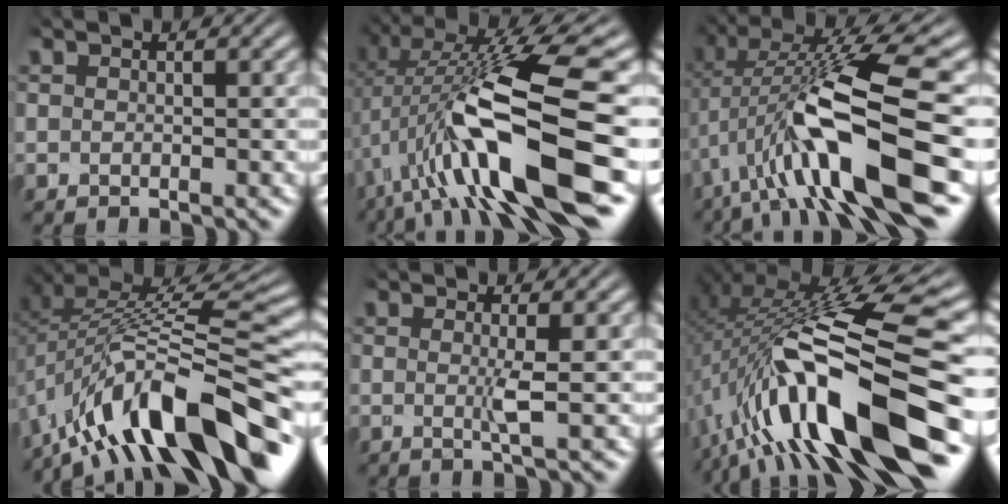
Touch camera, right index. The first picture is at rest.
{"total": 13.5, "force": [0.5, 4.4, 12.7], "torque": [-0.209, 0.010, 0.014]}
{"total": 11.1, "force": [0.3, 3.4, 10.6], "torque": [-0.176, 0.008, 0.013]}
{"total": 11.6, "force": [-3.3, 5.0, 10.0], "torque": [-0.161, -0.012, -0.034]}
{"total": 1.6, "force": [0.9, -0.5, 1.3], "torque": [-0.022, 0.002, 0.013]}
{"total": 14.9, "force": [-1.8, 5.5, 13.7], "torque": [-0.234, 0.002, -0.009]}